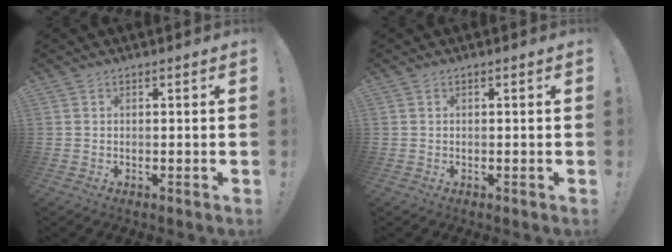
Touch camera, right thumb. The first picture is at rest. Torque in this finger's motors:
{"motor_torque": [-0.04, 0.11, 0.04, -0.12, 0.02]}